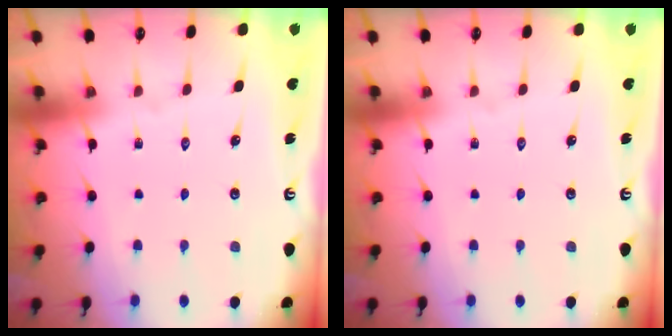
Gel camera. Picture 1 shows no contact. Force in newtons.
{"total": 0.0}